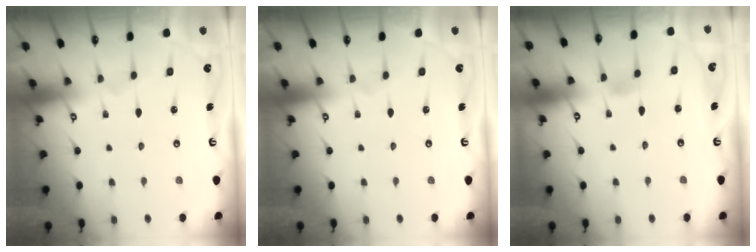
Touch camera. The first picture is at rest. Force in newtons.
{"total": 0.0}
{"total": 3.3, "press": 3.2, "slide": 0.4}